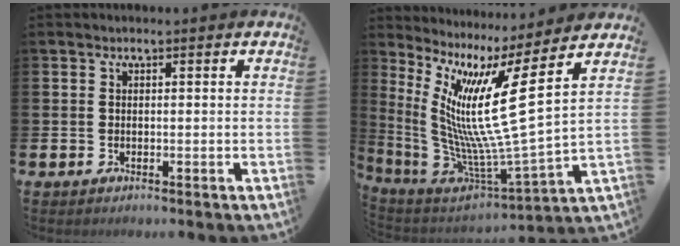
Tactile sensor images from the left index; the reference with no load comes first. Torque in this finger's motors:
{"motor_torque": [2.14, 0.00, 1.05, 0.21]}